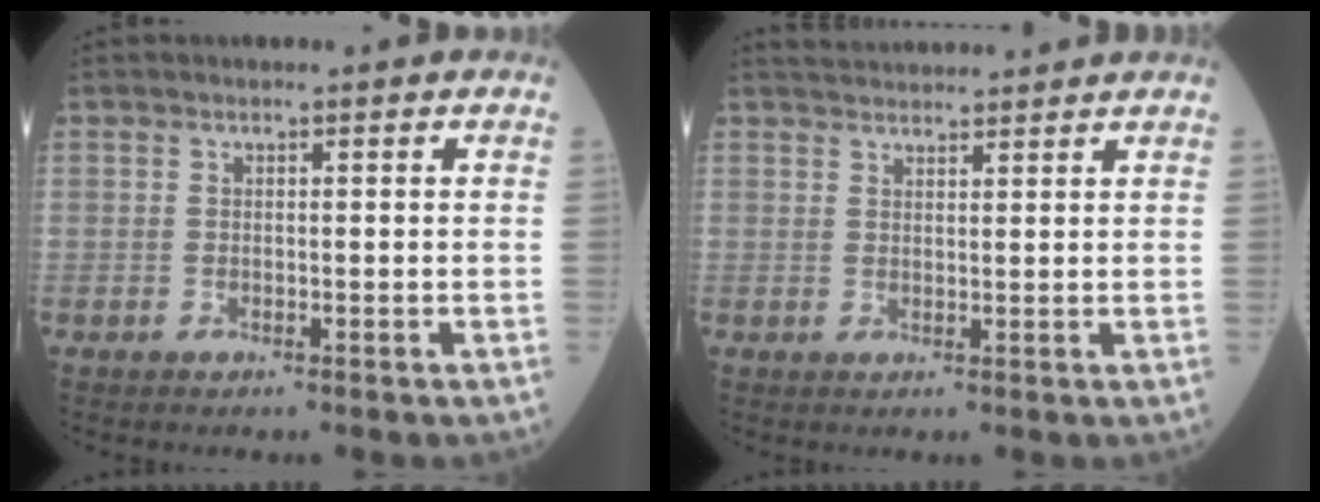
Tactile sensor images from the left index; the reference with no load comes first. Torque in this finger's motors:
{"motor_torque": [-0.53, -0.52, -0.02, 0.00]}